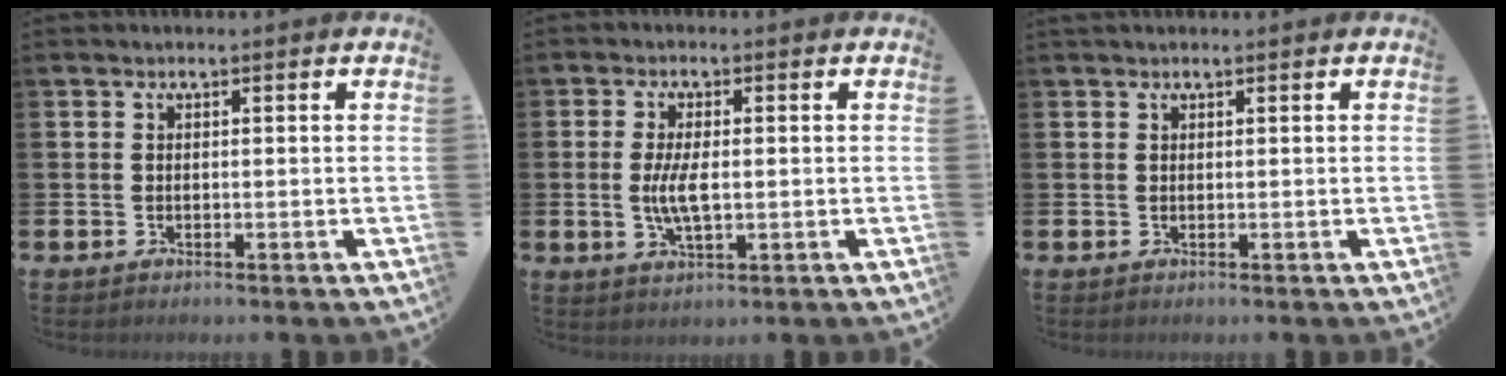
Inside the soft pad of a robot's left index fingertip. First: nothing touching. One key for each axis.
{"total": 4.8, "fx": 0.0, "fy": 1.8, "fz": 4.4, "tx": -0.085, "ty": 0.000, "tz": -0.005}
{"total": 0.7, "fx": 0.6, "fy": 0.2, "fz": 0.1, "tx": 0.005, "ty": -0.001, "tz": 0.010}